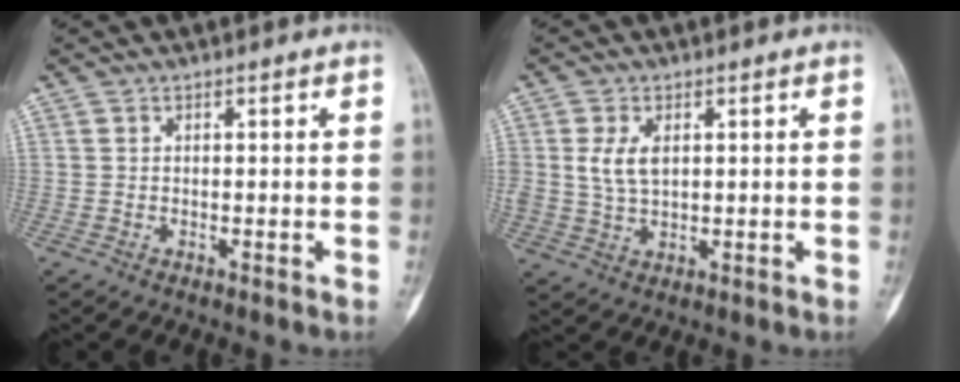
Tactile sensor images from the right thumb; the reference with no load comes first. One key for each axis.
{"total": 5.1, "fx": 1.1, "fy": 2.8, "fz": 4.1, "tx": -0.081, "ty": -0.002, "tz": 0.026}